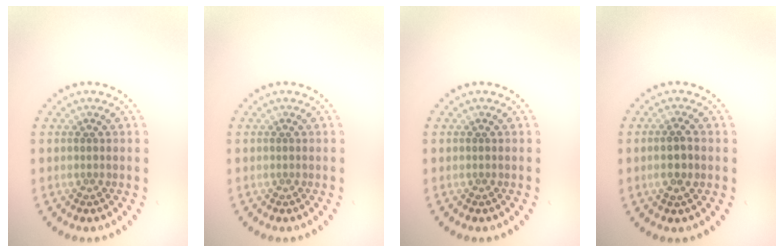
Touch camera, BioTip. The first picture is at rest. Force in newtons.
{"total": 0.0}
{"total": 0.0}
{"total": 1.7, "press": 1.6, "slide": 0.4}